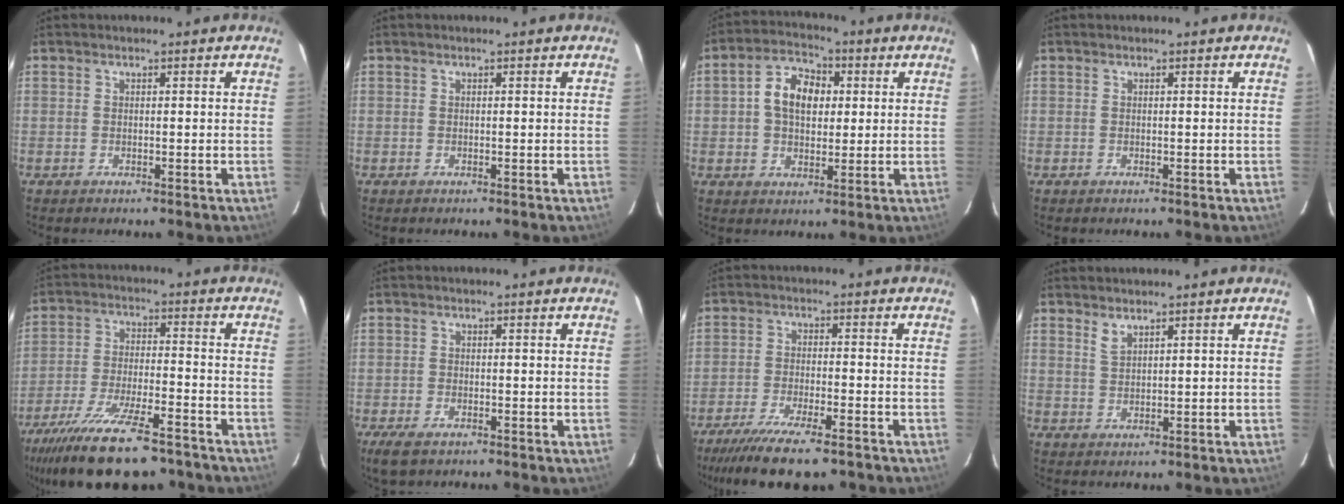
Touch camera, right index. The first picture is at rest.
{"total": 0.0}
{"total": 8.6, "force": [1.3, 5.9, 6.1], "torque": [-0.114, 0.026, 0.022]}
{"total": 0.0}
{"total": 21.0, "force": [-16.5, 5.4, 11.7], "torque": [-0.233, -0.045, -0.263]}
{"total": 4.2, "force": [-2.8, 1.8, 2.5], "torque": [-0.064, -0.014, -0.053]}
{"total": 13.6, "force": [-10.7, 2.7, 7.8], "torque": [-0.173, -0.041, -0.180]}
{"total": 1.9, "force": [1.6, 0.4, 0.9], "torque": [-0.017, 0.000, 0.030]}